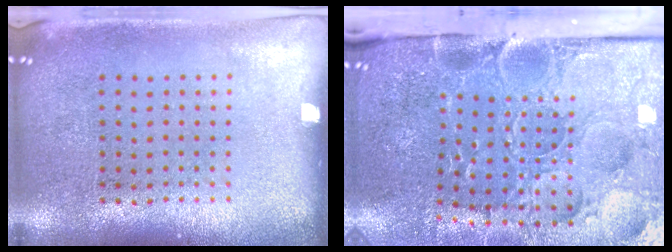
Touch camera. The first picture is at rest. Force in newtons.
{"total": 5.4, "press": 4.1, "slide": 3.5}